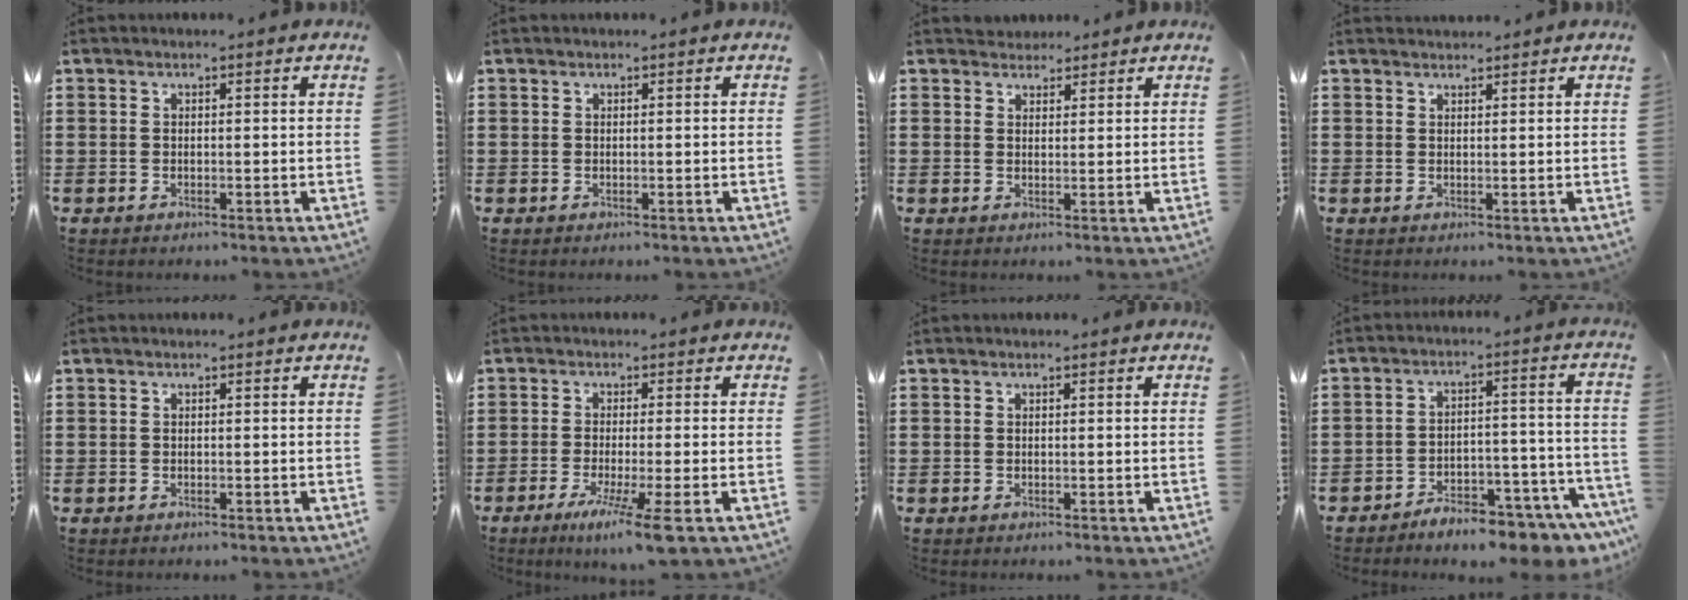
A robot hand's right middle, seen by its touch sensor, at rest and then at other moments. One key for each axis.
{"total": 0.0}
{"total": 1.9, "fx": 1.8, "fy": 0.7, "fz": -0.3, "tx": 0.000, "ty": 0.003, "tz": 0.035}
{"total": 1.2, "fx": 1.2, "fy": 0.1, "fz": -0.1, "tx": -0.001, "ty": -0.001, "tz": 0.024}
{"total": 0.0}
{"total": 6.4, "fx": -3.4, "fy": -0.8, "fz": 5.3, "tx": -0.103, "ty": -0.029, "tz": -0.063}
{"total": 0.0}
{"total": 6.1, "fx": -5.8, "fy": 0.5, "fz": 1.8, "tx": -0.026, "ty": 0.007, "tz": -0.108}